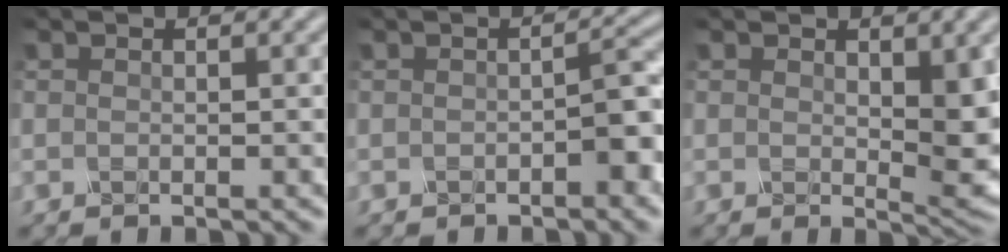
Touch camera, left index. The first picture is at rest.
{"total": 1.9, "force": [-1.2, 0.0, 1.5], "torque": [-0.035, 0.005, -0.013]}
{"total": 3.6, "force": [0.4, 1.3, 3.3], "torque": [-0.067, -0.007, 0.017]}